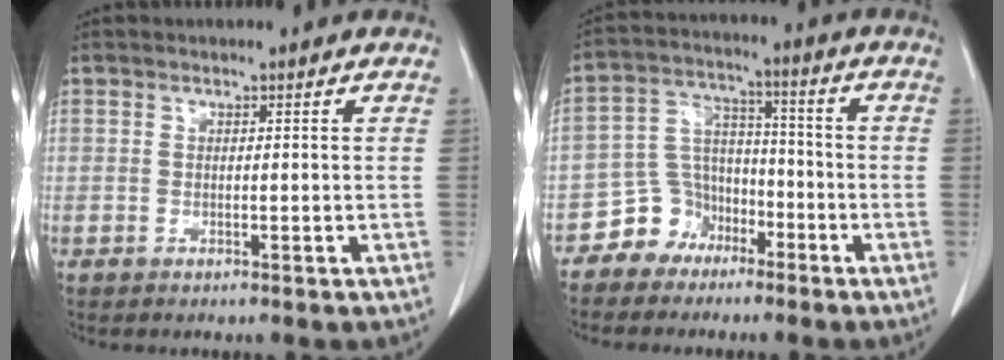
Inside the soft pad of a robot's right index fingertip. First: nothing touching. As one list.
[{"total": 7.4, "force": [-4.8, 5.5, 1.0], "torque": [-0.022, 0.026, -0.083]}]